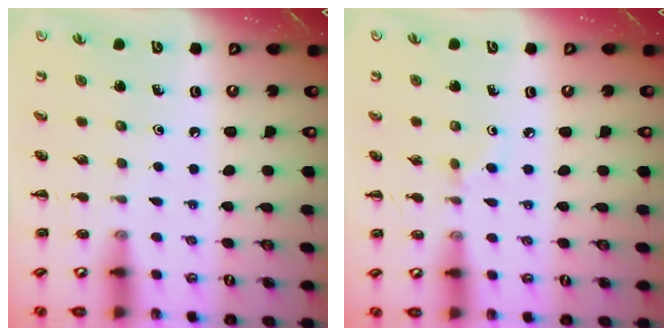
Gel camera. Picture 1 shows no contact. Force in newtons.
{"total": 2.0, "press": 1.8, "slide": 0.8}